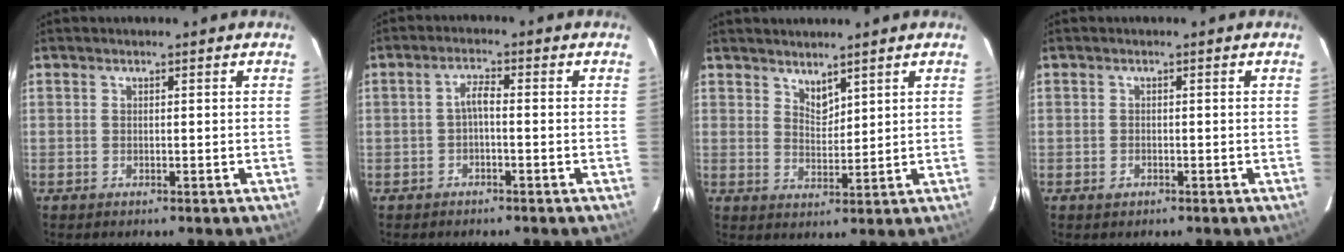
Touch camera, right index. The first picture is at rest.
{"total": 2.3, "force": [-0.8, 0.5, 2.1], "torque": [-0.043, 0.009, -0.017]}
{"total": 3.4, "force": [3.0, 1.3, 1.2], "torque": [-0.016, -0.001, 0.053]}
{"total": 0.9, "force": [-0.5, 0.7, 0.4], "torque": [-0.005, 0.000, -0.008]}